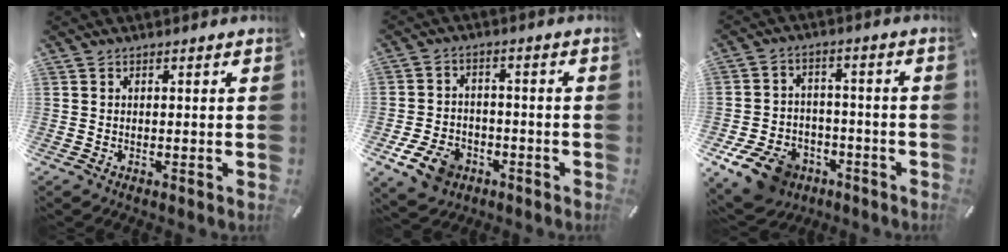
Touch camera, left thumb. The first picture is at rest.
{"total": 8.8, "force": [-4.4, 6.3, 4.3], "torque": [-0.086, 0.024, -0.081]}
{"total": 11.1, "force": [-6.4, 7.6, 5.0], "torque": [-0.094, 0.046, -0.114]}